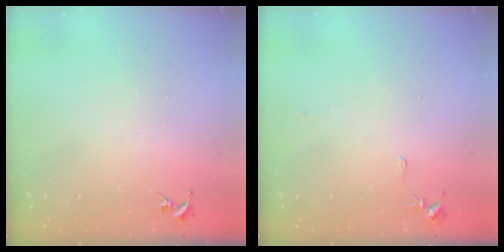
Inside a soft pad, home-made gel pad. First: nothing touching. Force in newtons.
{"total": 4.4, "press": 4.4, "slide": 0.6}